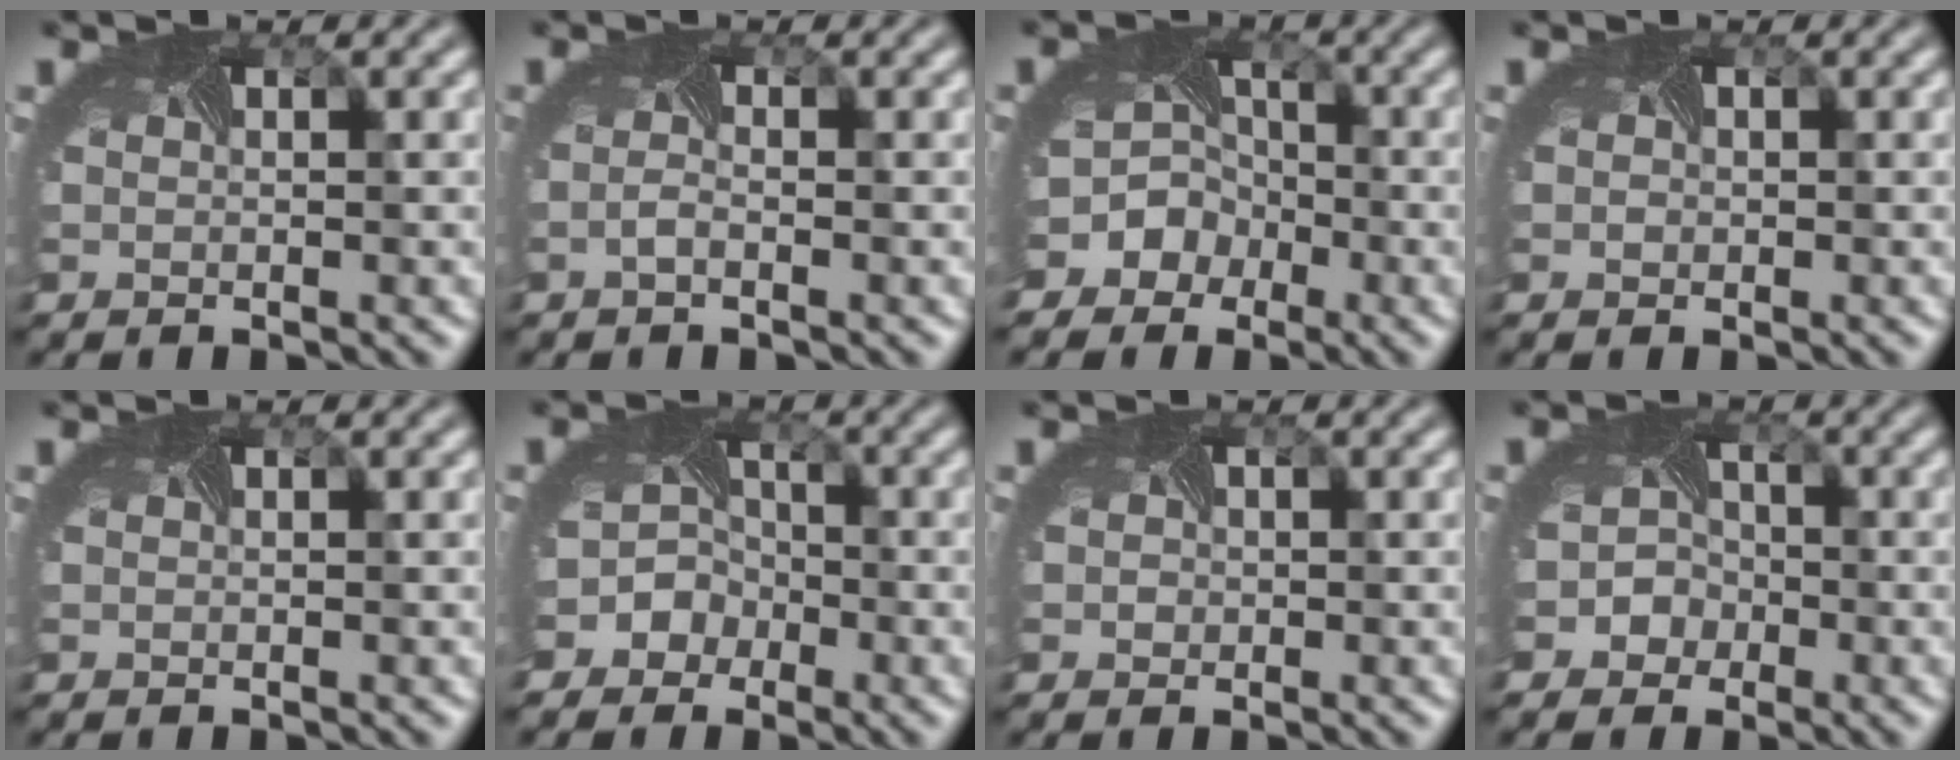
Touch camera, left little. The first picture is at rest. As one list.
[{"total": 0.8, "force": [-0.8, -0.1, 0.2], "torque": [-0.011, -0.002, -0.018]}, {"total": 7.2, "force": [-3.5, 6.1, 1.4], "torque": [-0.016, -0.007, -0.075]}, {"total": 0.6, "force": [0.0, 0.5, -0.2], "torque": [0.003, -0.003, -0.005]}, {"total": 0.0}, {"total": 4.1, "force": [-2.2, 3.4, 0.5], "torque": [0.021, 0.005, -0.044]}, {"total": 1.0, "force": [0.2, 1.0, 0.1], "torque": [-0.001, 0.000, -0.006]}, {"total": 3.1, "force": [-1.4, 2.7, 0.5], "torque": [0.015, 0.006, -0.025]}]